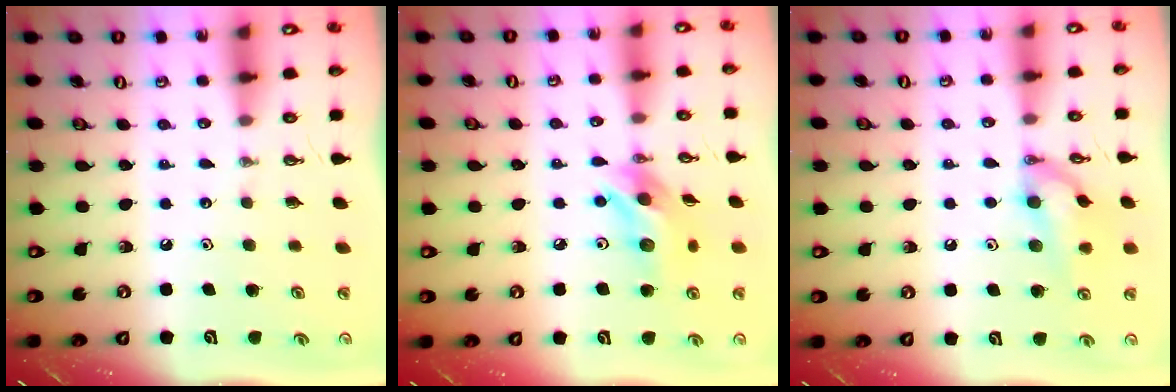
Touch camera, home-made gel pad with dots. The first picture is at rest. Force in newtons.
{"total": 12.3, "press": 12.3, "slide": 0.7}
{"total": 12.7, "press": 12.3, "slide": 3.2}